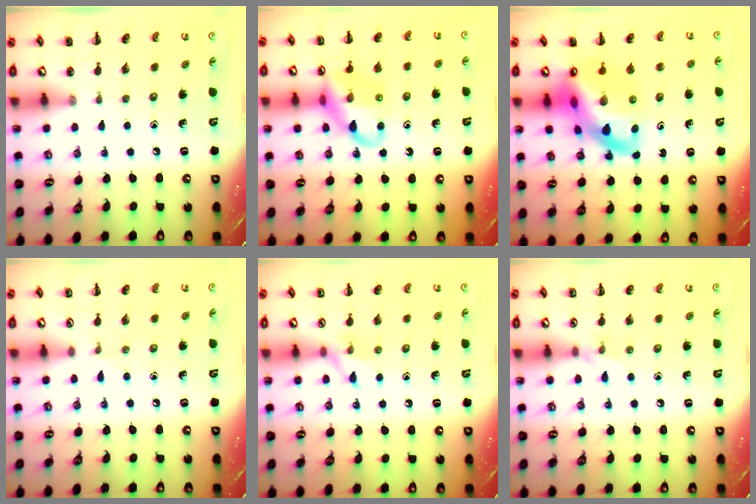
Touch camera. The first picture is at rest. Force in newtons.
{"total": 14.1, "press": 14.0, "slide": 1.8}
{"total": 16.5, "press": 15.9, "slide": 4.3}
{"total": 2.8, "press": 2.5, "slide": 1.1}
{"total": 6.6, "press": 6.5, "slide": 0.9}
{"total": 5.6, "press": 5.3, "slide": 1.8}